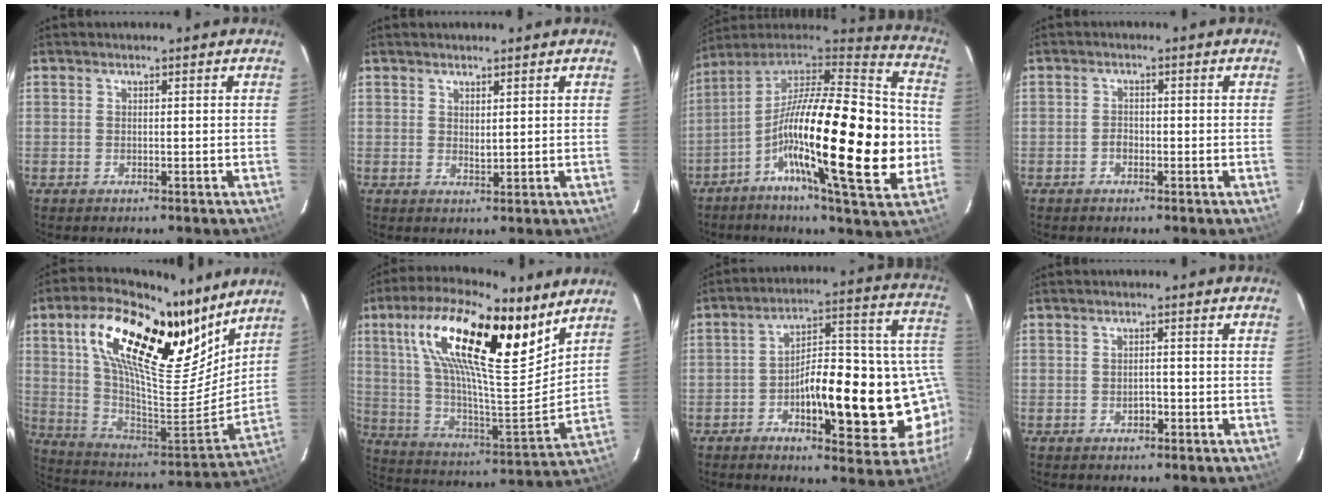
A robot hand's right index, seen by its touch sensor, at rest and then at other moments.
{"total": 1.6, "force": [1.2, 0.6, 0.9], "torque": [-0.015, -0.001, 0.020]}
{"total": 29.5, "force": [-6.6, 6.5, 28.0], "torque": [-0.462, -0.027, -0.128]}
{"total": 1.5, "force": [-0.9, 1.0, 0.7], "torque": [-0.015, 0.004, -0.016]}
{"total": 29.4, "force": [17.2, 11.7, 20.7], "torque": [-0.371, 0.021, 0.305]}
{"total": 25.9, "force": [13.9, 8.1, 20.3], "torque": [-0.358, 0.036, 0.245]}
{"total": 22.0, "force": [-3.8, 8.7, 19.9], "torque": [-0.270, 0.023, -0.043]}
{"total": 1.5, "force": [-0.7, 1.0, 0.9], "torque": [-0.017, 0.006, -0.008]}